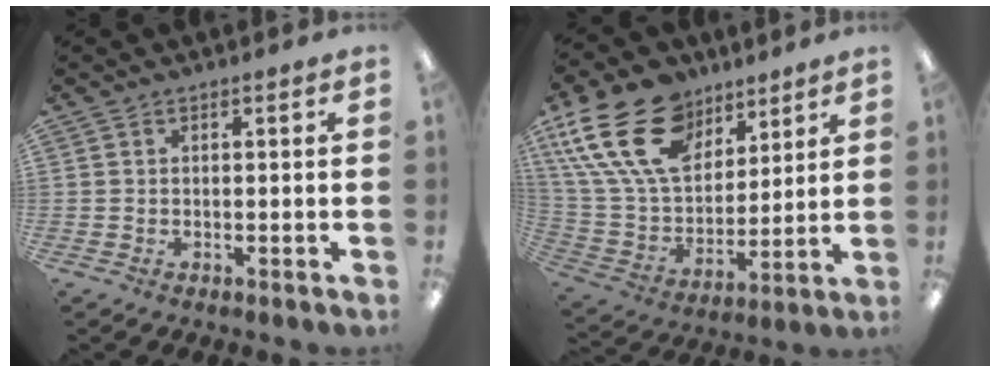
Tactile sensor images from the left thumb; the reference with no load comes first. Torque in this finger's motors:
{"motor_torque": [0.61, 0.65, 1.65, -1.15, 0.38]}